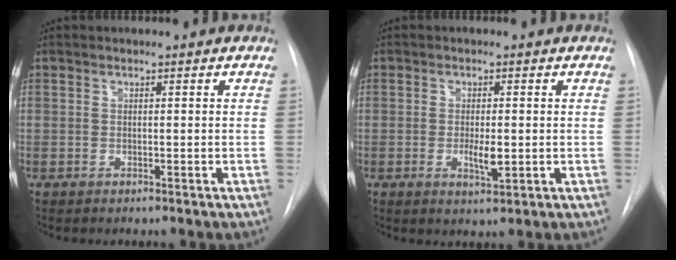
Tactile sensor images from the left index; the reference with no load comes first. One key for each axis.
{"total": 3.3, "fx": -0.4, "fy": 1.0, "fz": 3.1, "tx": -0.054, "ty": -0.004, "tz": -0.004}